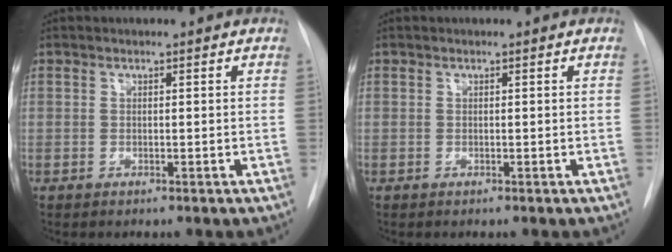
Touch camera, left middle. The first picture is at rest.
{"total": 0.0}